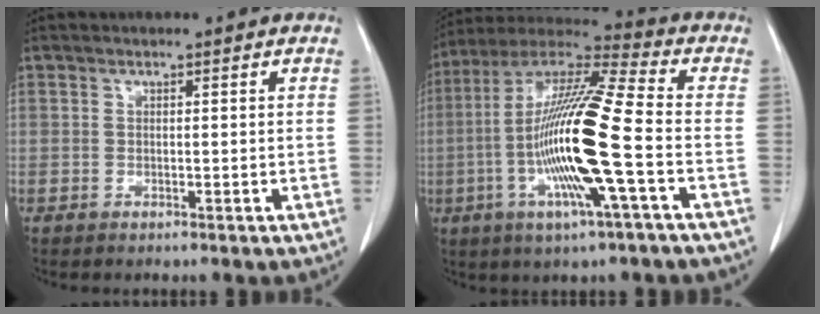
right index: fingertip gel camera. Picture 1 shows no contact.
{"total": 18.5, "force": [-3.9, 0.5, 18.1], "torque": [-0.365, -0.008, -0.082]}